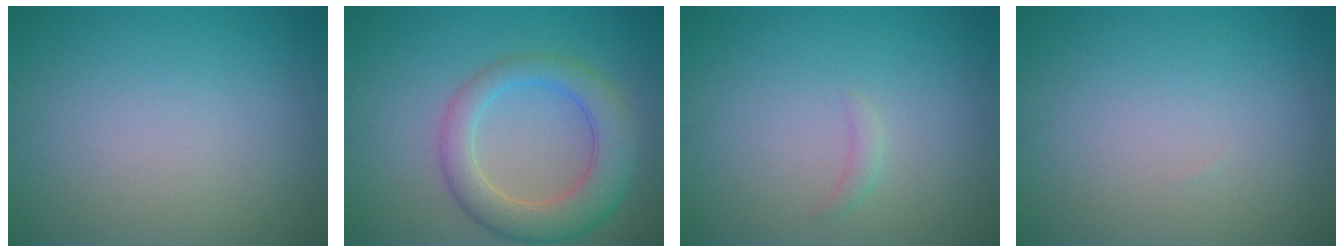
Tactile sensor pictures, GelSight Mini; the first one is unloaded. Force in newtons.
{"total": 5.7, "press": 5.7, "slide": 0.4}
{"total": 0.8, "press": 0.8, "slide": 0.1}
{"total": 0.0}